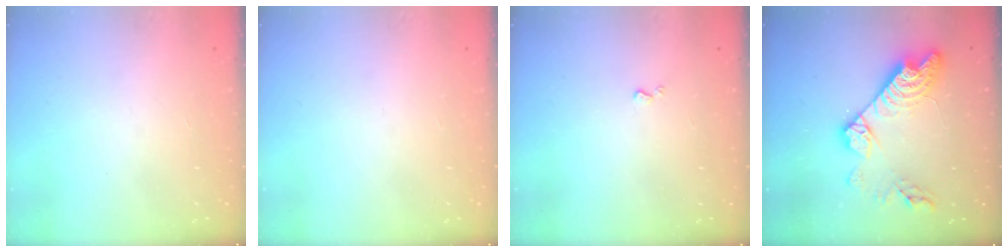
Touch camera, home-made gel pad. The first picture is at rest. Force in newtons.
{"total": 0.0}
{"total": 0.7, "press": 0.7, "slide": 0.2}
{"total": 15.9, "press": 15.9, "slide": 0.9}